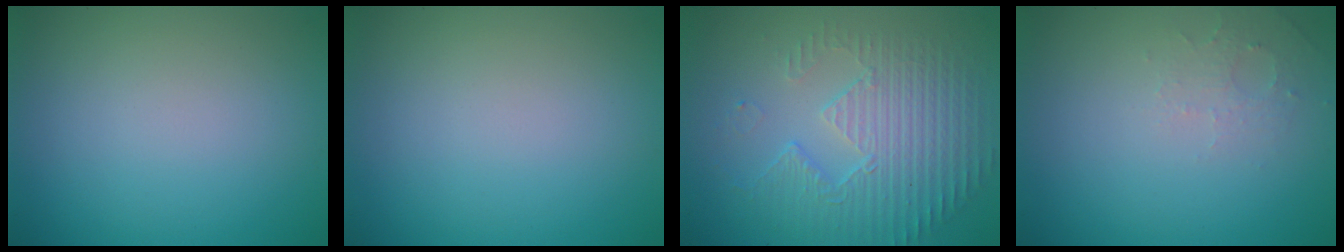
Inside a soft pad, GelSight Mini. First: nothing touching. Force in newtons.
{"total": 0.0}
{"total": 5.2, "press": 3.7, "slide": 3.7}
{"total": 1.6, "press": 1.5, "slide": 0.4}